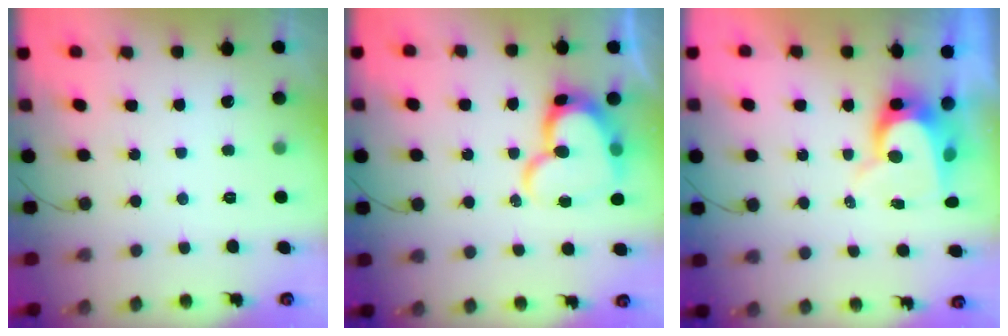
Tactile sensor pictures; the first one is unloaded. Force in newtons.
{"total": 15.7, "press": 15.6, "slide": 1.1}
{"total": 8.7, "press": 8.6, "slide": 0.8}